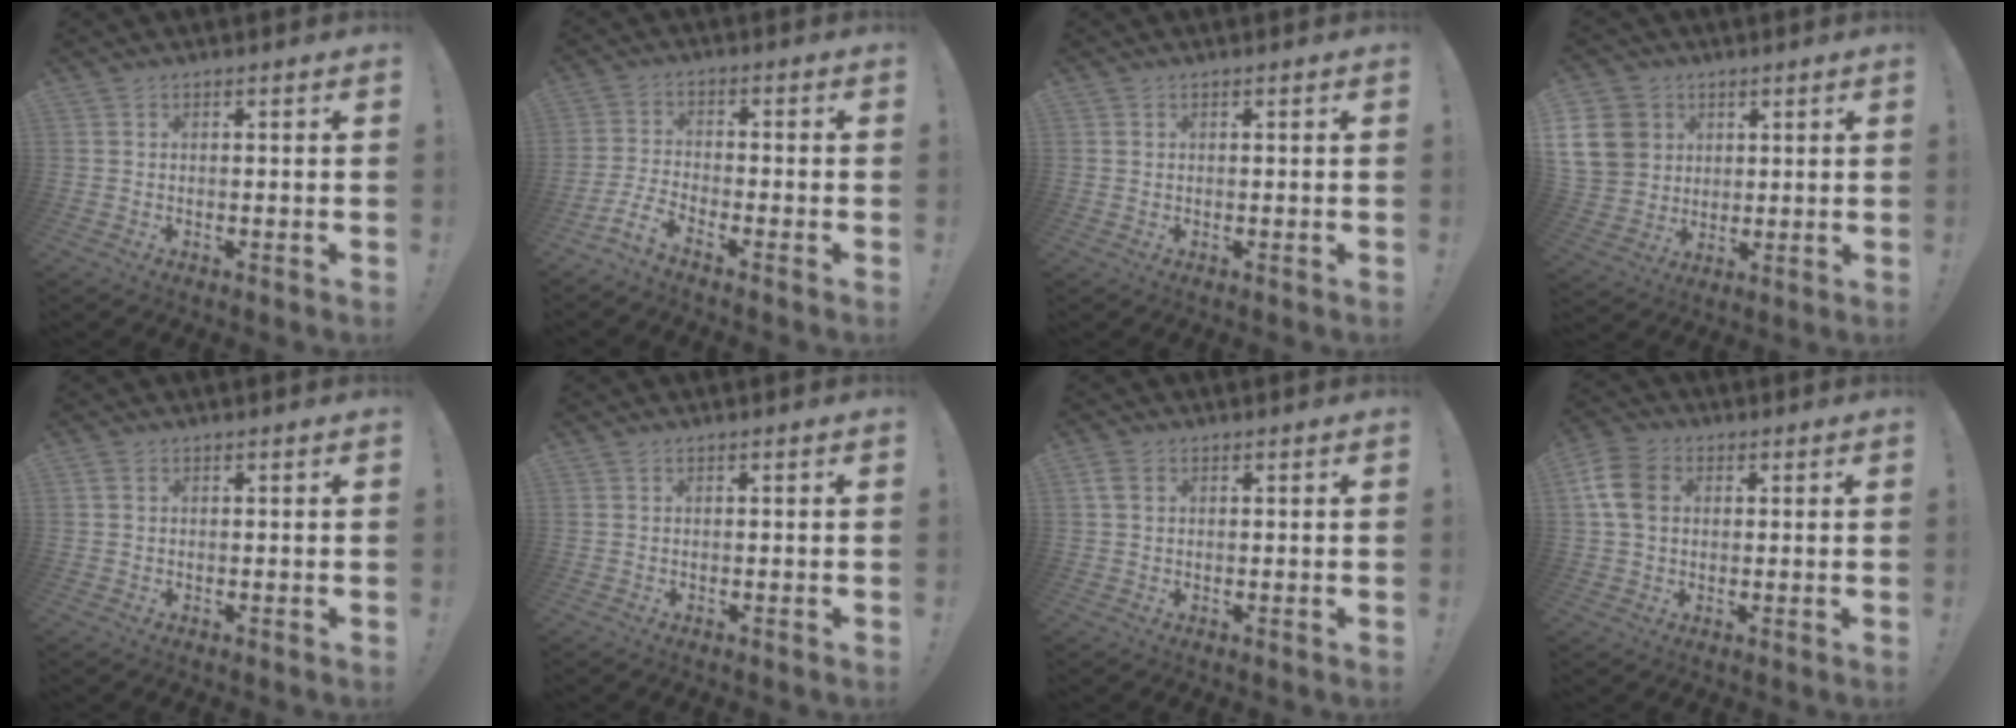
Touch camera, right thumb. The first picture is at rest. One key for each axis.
{"total": 5.4, "fx": -4.0, "fy": 1.6, "fz": 3.2, "tx": -0.075, "ty": -0.004, "tz": -0.076}
{"total": 0.0}
{"total": 14.3, "fx": 3.8, "fy": 12.3, "fz": 6.1, "tx": -0.104, "ty": -0.009, "tz": 0.081}
{"total": 1.0, "fx": 0.3, "fy": 0.8, "fz": 0.5, "tx": -0.011, "ty": 0.004, "tz": 0.006}
{"total": 0.0}
{"total": 3.2, "fx": 1.1, "fy": 2.2, "fz": 2.0, "tx": -0.031, "ty": 0.003, "tz": 0.021}
{"total": 10.4, "fx": 2.2, "fy": 7.8, "fz": 6.5, "tx": -0.127, "ty": 0.008, "tz": 0.046}